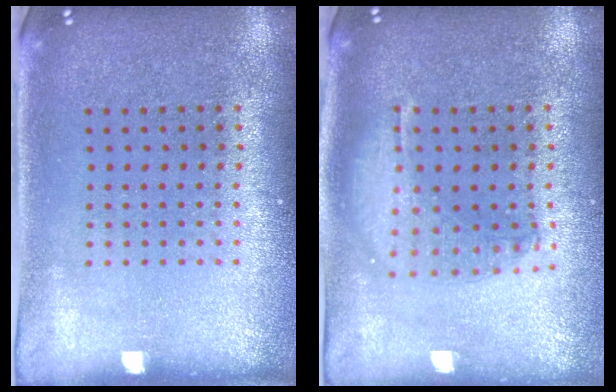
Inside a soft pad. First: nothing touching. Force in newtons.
{"total": 1.5, "press": 1.4, "slide": 0.7}